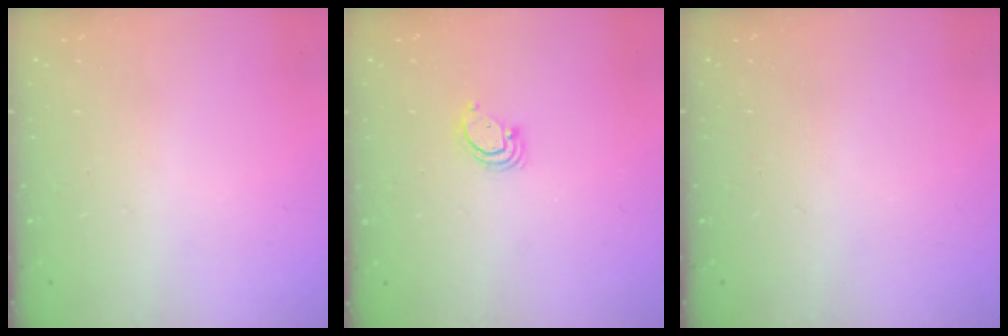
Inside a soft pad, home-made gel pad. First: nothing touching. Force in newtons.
{"total": 3.7, "press": 3.7, "slide": 0.3}
{"total": 0.0}